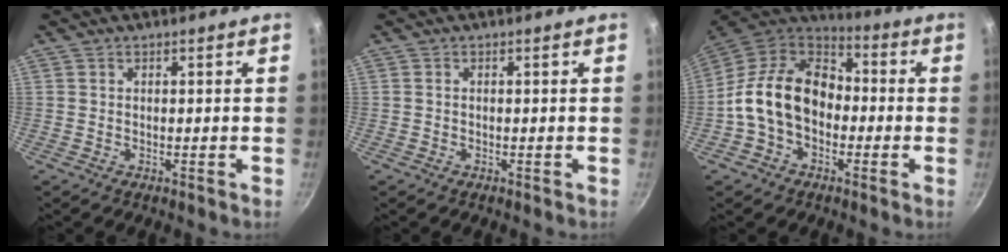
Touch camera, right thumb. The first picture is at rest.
{"total": 0.0}
{"total": 16.3, "force": [-1.7, 11.8, 11.1], "torque": [-0.160, 0.043, -0.048]}